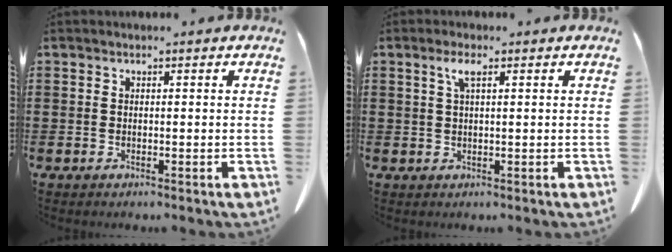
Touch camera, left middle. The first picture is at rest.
{"total": 2.7, "force": [1.2, 0.5, 2.4], "torque": [-0.050, 0.005, 0.019]}